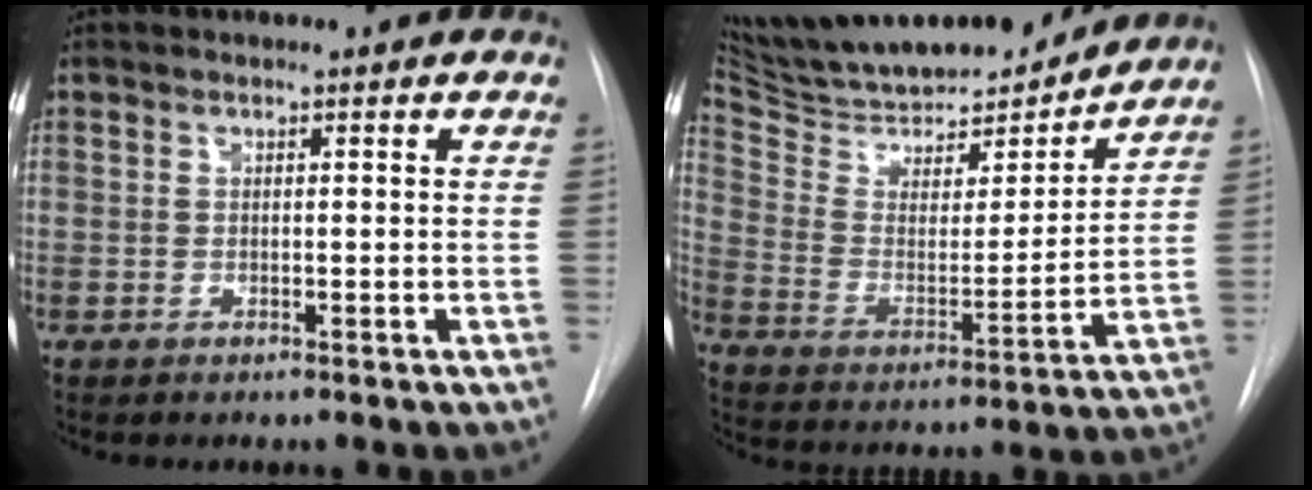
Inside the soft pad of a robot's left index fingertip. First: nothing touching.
{"total": 23.5, "force": [21.7, 5.2, 7.6], "torque": [-0.133, -0.012, 0.335]}